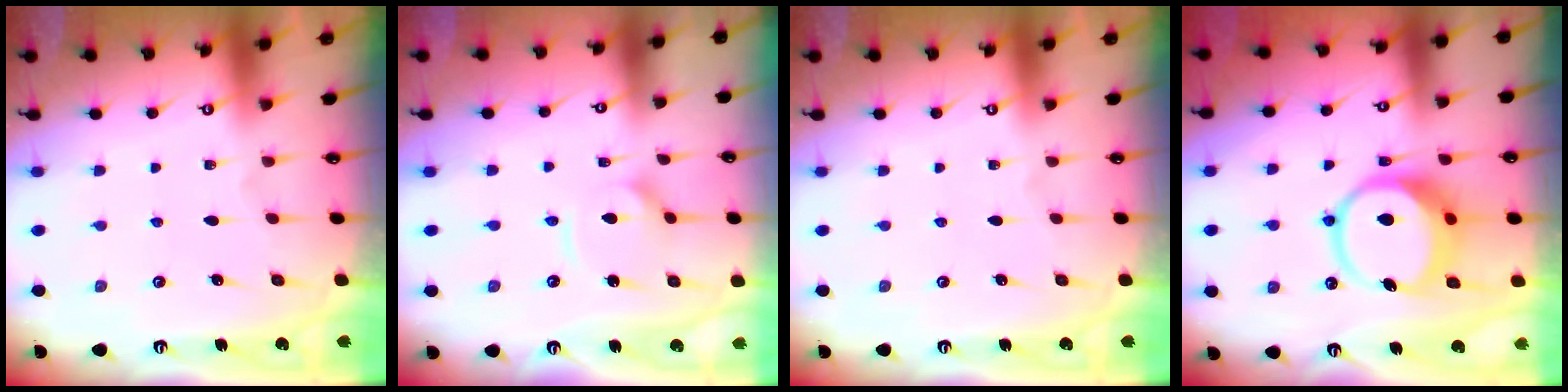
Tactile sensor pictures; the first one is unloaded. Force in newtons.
{"total": 7.0, "press": 7.0, "slide": 0.5}
{"total": 0.0}
{"total": 11.8, "press": 11.7, "slide": 1.5}